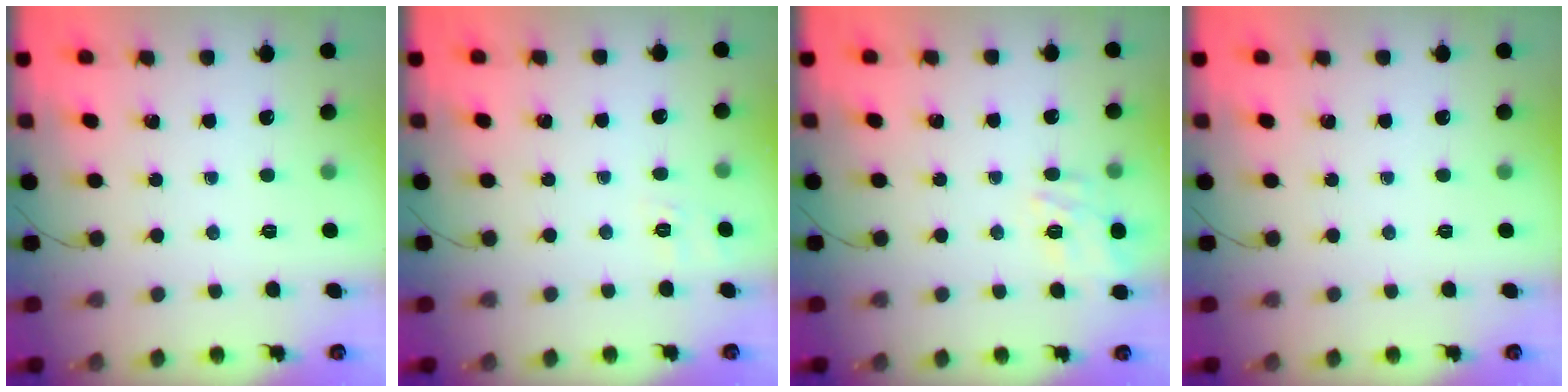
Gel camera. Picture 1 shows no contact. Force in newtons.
{"total": 2.7, "press": 2.1, "slide": 1.6}
{"total": 13.6, "press": 13.5, "slide": 1.1}
{"total": 0.0}